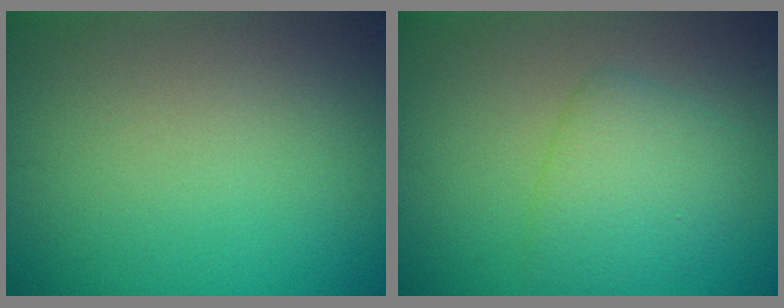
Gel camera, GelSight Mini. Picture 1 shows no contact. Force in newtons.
{"total": 3.5, "press": 3.5, "slide": 0.3}